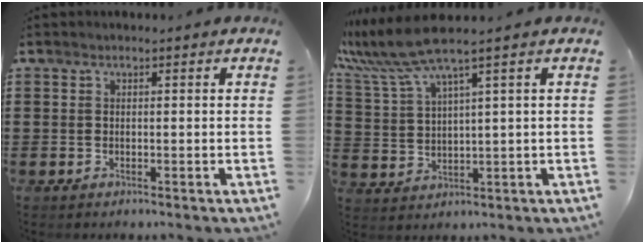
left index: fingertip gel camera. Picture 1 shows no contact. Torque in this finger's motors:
{"motor_torque": [1.01, -1.01, 0.80, 0.21]}